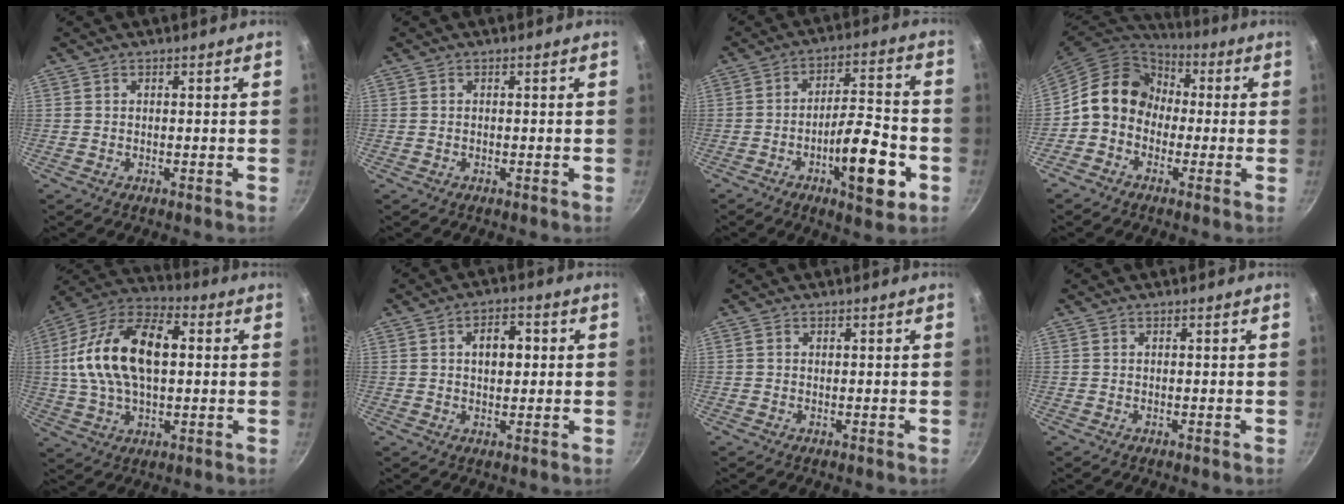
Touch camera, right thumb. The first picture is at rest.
{"total": 0.0}
{"total": 13.9, "force": [-5.1, 4.7, 12.0], "torque": [-0.164, 0.036, -0.075]}
{"total": 12.9, "force": [-0.3, 10.8, 6.9], "torque": [-0.084, 0.040, -0.030]}
{"total": 20.5, "force": [2.3, 11.7, 16.6], "torque": [-0.297, 0.028, 0.027]}
{"total": 6.0, "force": [1.0, 3.7, 4.7], "torque": [-0.046, 0.010, 0.012]}
{"total": 0.0}
{"total": 0.0}